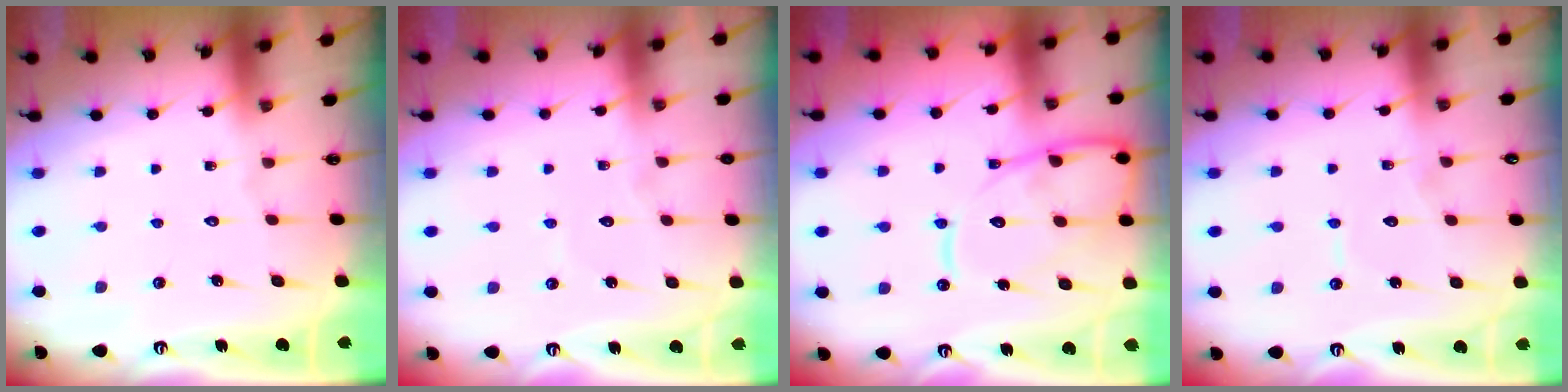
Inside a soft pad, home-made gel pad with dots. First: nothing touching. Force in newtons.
{"total": 2.5, "press": 2.5, "slide": 0.2}
{"total": 13.8, "press": 13.7, "slide": 1.5}
{"total": 5.9, "press": 5.9, "slide": 0.2}